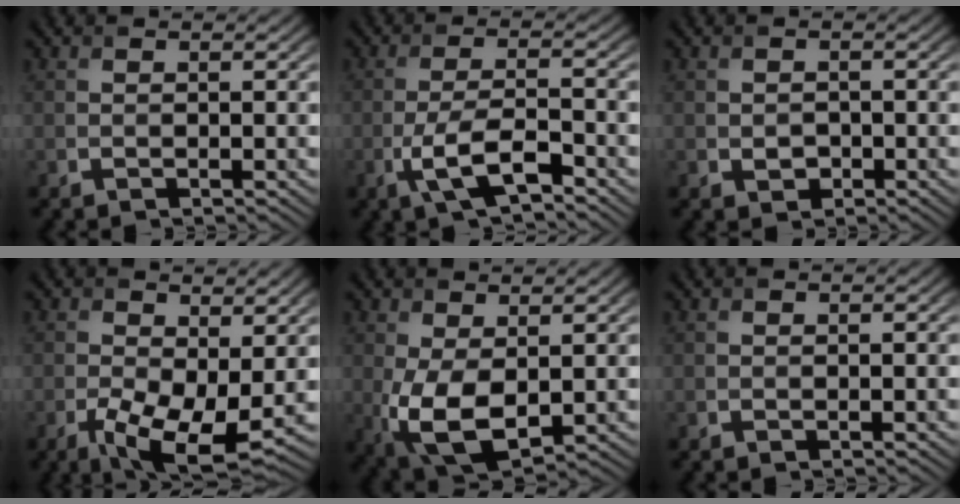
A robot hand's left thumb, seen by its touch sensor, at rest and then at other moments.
{"total": 6.1, "force": [-3.2, 1.8, 4.9], "torque": [-0.103, 0.003, -0.063]}
{"total": 1.5, "force": [-0.5, 1.2, 0.7], "torque": [-0.012, -0.006, -0.008]}
{"total": 8.2, "force": [-2.1, 3.8, 6.9], "torque": [-0.144, -0.024, -0.031]}
{"total": 7.8, "force": [-0.7, 4.4, 6.5], "torque": [-0.155, -0.014, -0.005]}
{"total": 0.0}